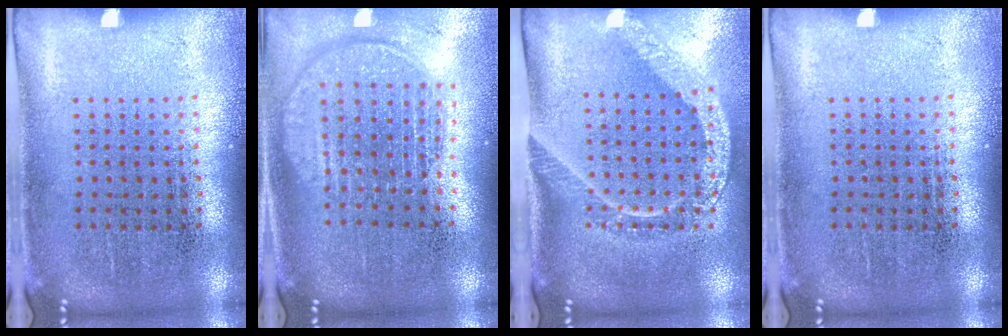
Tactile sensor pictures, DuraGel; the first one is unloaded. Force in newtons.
{"total": 1.8, "press": 1.5, "slide": 1.0}
{"total": 2.0, "press": 1.5, "slide": 1.3}
{"total": 0.0}